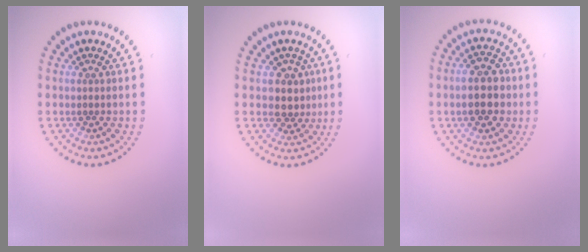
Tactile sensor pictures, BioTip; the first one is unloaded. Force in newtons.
{"total": 2.5, "press": 2.2, "slide": 1.1}
{"total": 4.4, "press": 4.3, "slide": 0.3}